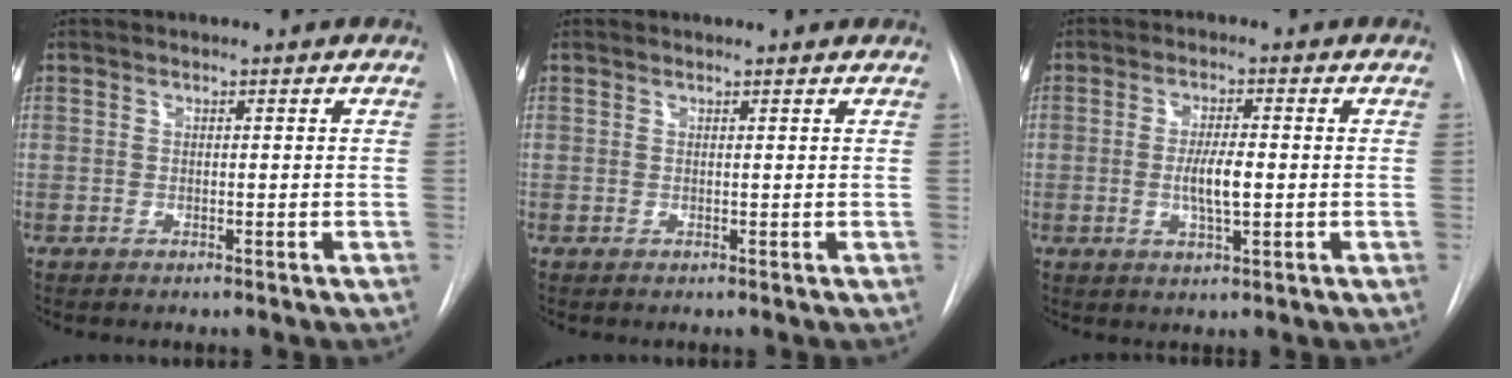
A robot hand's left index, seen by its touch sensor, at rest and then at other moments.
{"total": 2.2, "force": [2.1, 0.3, 0.4], "torque": [-0.011, 0.005, 0.015]}
{"total": 4.6, "force": [-0.9, 0.8, 4.4], "torque": [-0.086, -0.011, -0.014]}